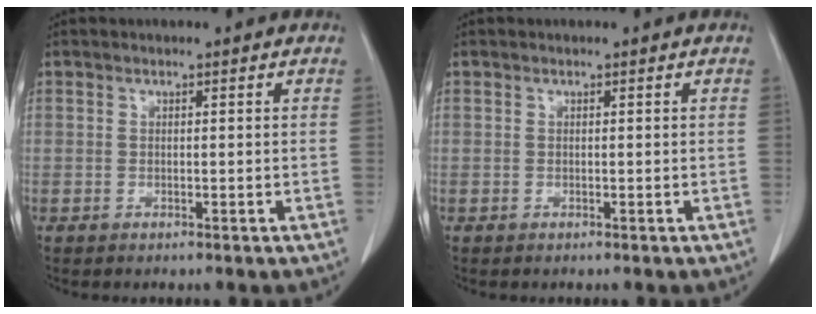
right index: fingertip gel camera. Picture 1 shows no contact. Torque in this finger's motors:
{"motor_torque": [-0.10, -0.03, 0.00, 0.00]}